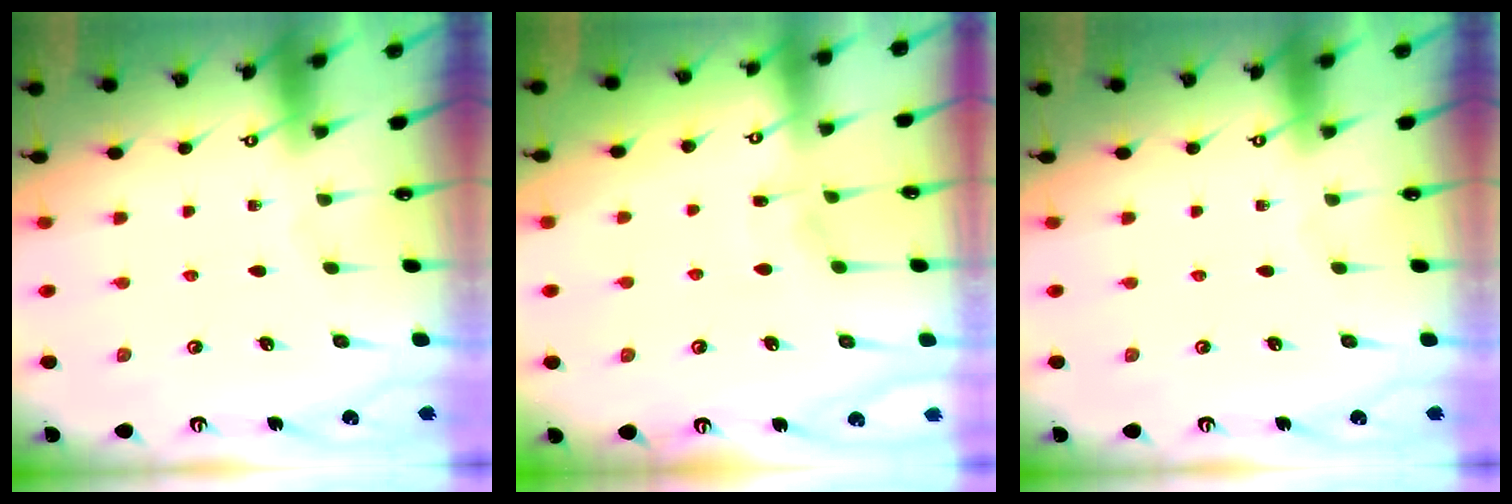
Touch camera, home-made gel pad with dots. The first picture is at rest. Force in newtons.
{"total": 4.9, "press": 4.9, "slide": 0.1}
{"total": 0.0}